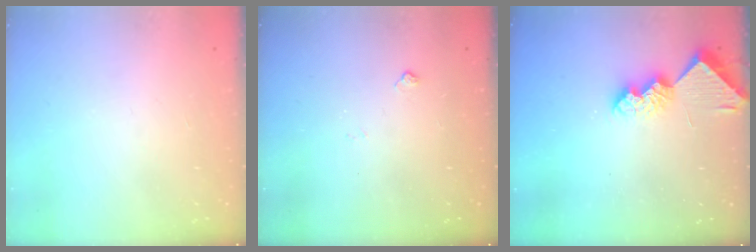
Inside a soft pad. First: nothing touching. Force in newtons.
{"total": 2.5, "press": 2.4, "slide": 0.4}
{"total": 8.3, "press": 8.3, "slide": 0.6}